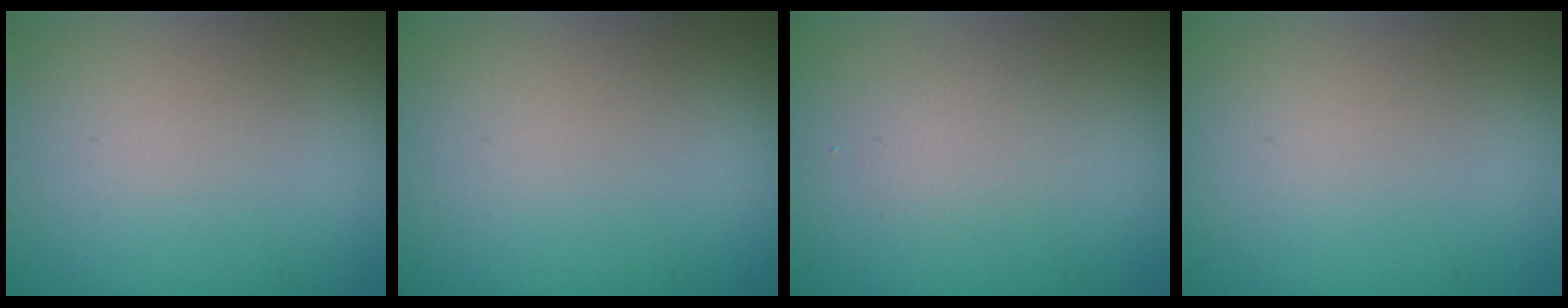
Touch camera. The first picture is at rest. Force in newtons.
{"total": 0.0}
{"total": 1.3, "press": 1.3, "slide": 0.1}
{"total": 0.0}